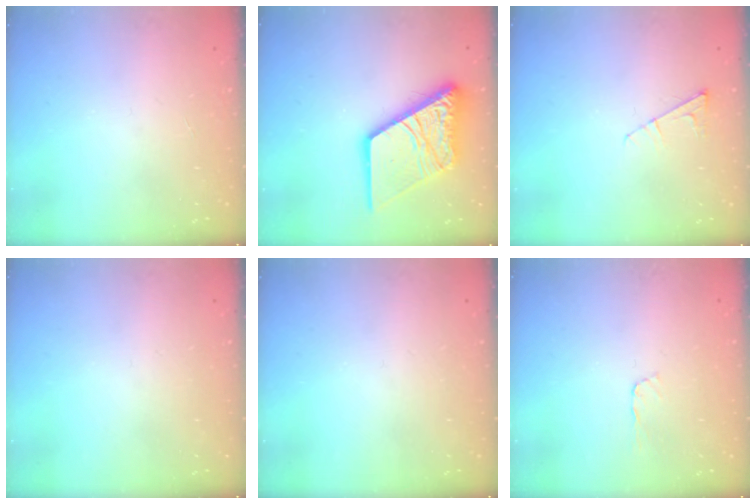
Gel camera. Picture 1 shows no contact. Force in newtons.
{"total": 17.5, "press": 17.4, "slide": 2.0}
{"total": 6.3, "press": 6.3, "slide": 0.4}
{"total": 0.0}
{"total": 0.0}
{"total": 2.1, "press": 2.1, "slide": 0.3}